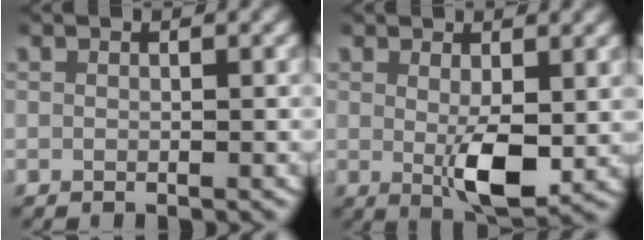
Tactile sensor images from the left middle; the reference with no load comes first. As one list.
[{"total": 4.4, "force": [0.1, 1.6, 4.1], "torque": [-0.068, -0.021, 0.008]}]